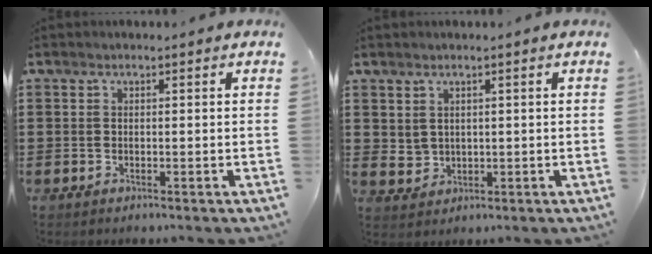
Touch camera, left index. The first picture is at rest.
{"total": 2.2, "force": [1.4, 1.5, 0.5], "torque": [-0.017, 0.004, 0.028]}